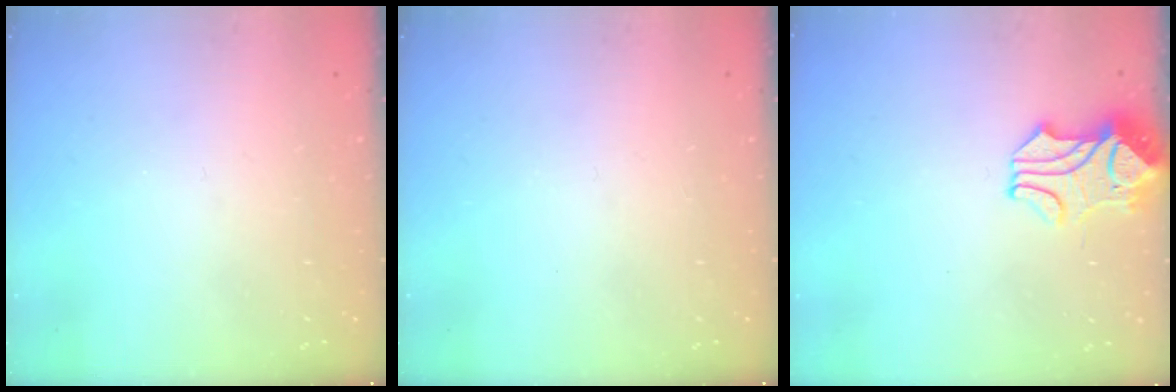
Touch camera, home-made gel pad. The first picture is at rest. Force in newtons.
{"total": 0.0}
{"total": 2.4, "press": 2.1, "slide": 1.1}